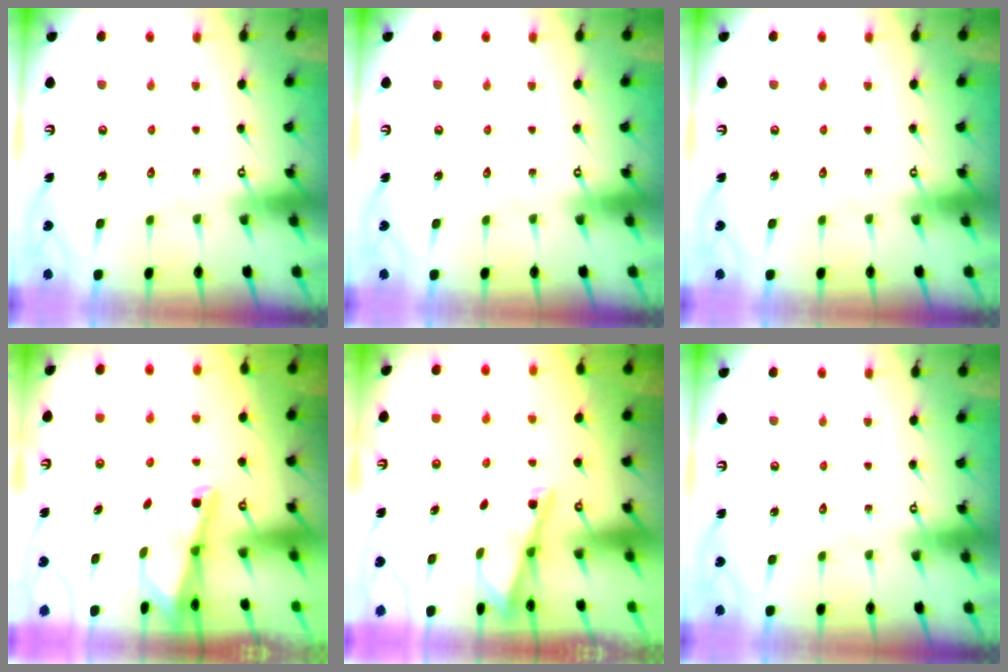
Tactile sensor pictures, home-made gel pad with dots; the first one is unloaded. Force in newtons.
{"total": 0.0}
{"total": 0.0}
{"total": 2.1, "press": 2.1, "slide": 0.3}
{"total": 3.2, "press": 3.1, "slide": 0.3}
{"total": 0.0}